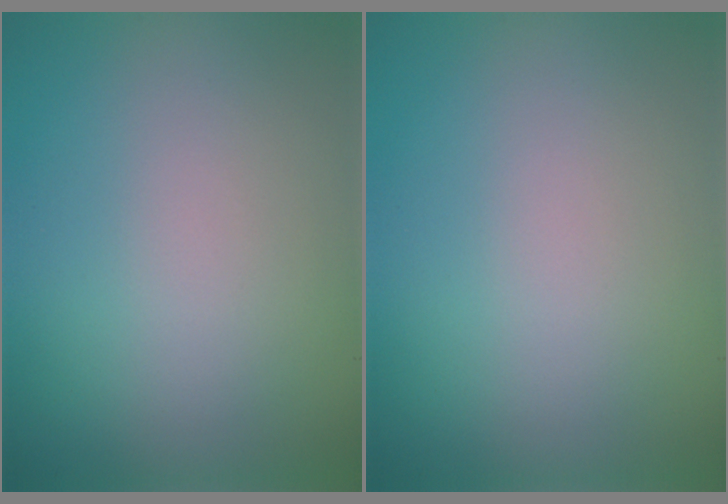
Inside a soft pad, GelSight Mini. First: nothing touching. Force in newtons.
{"total": 0.0}